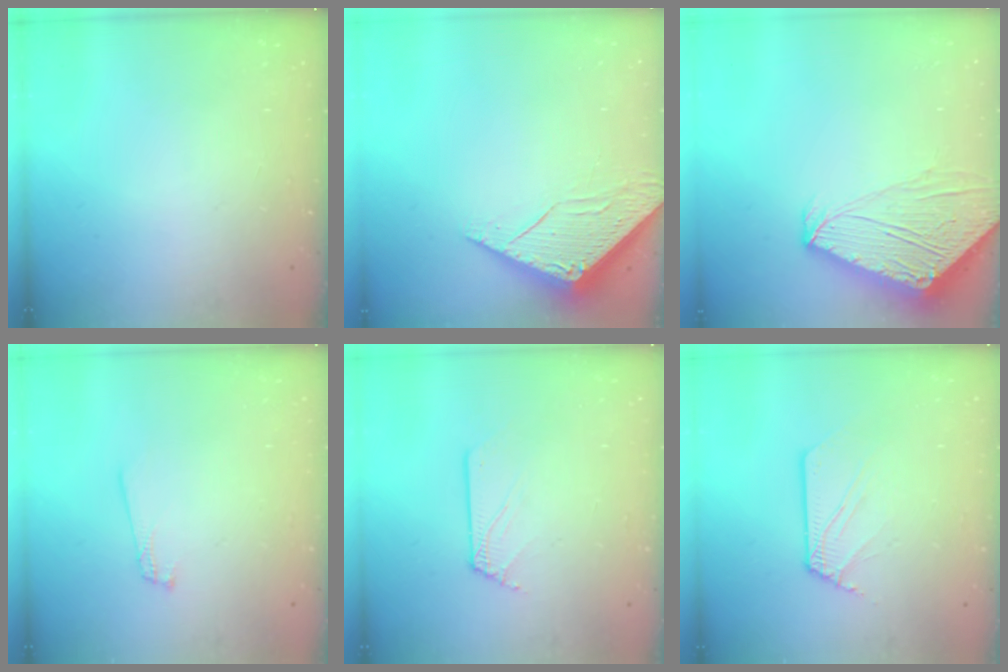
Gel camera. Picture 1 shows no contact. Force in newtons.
{"total": 5.6, "press": 5.6, "slide": 0.3}
{"total": 11.1, "press": 11.0, "slide": 1.6}
{"total": 1.3, "press": 1.3, "slide": 0.1}
{"total": 1.0, "press": 1.0, "slide": 0.1}
{"total": 2.3, "press": 2.3, "slide": 0.1}